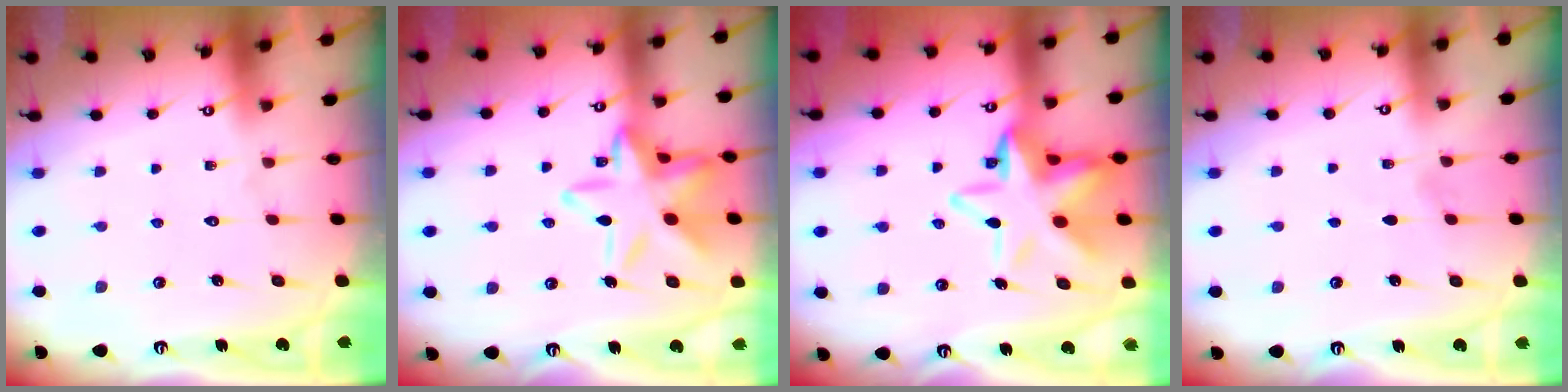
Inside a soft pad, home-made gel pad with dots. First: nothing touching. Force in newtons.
{"total": 17.5, "press": 17.4, "slide": 1.1}
{"total": 14.4, "press": 14.0, "slide": 3.1}
{"total": 4.6, "press": 4.0, "slide": 2.3}